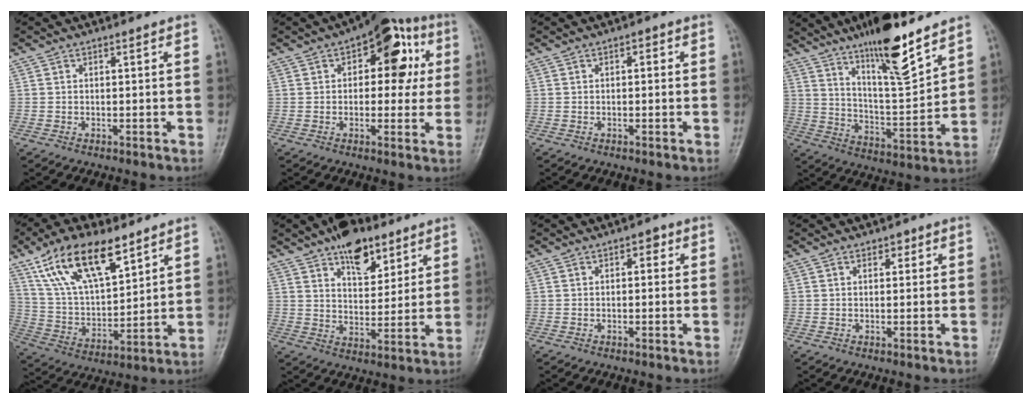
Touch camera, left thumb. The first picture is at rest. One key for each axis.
{"total": 13.1, "fx": 3.3, "fy": 7.3, "fz": 10.4, "tx": -0.079, "ty": 0.019, "tz": 0.034}
{"total": 1.5, "fx": 0.3, "fy": 0.9, "fz": 1.2, "tx": -0.005, "ty": 0.003, "tz": -0.002}
{"total": 15.7, "fx": 11.3, "fy": 2.9, "fz": 10.4, "tx": -0.157, "ty": -0.074, "tz": 0.198}
{"total": 17.6, "fx": 10.7, "fy": 7.4, "fz": 11.9, "tx": -0.187, "ty": -0.035, "tz": 0.209}
{"total": 11.4, "fx": 7.2, "fy": 5.9, "fz": 6.5, "tx": -0.067, "ty": -0.040, "tz": 0.116}
{"total": 2.2, "fx": 0.6, "fy": 1.3, "fz": 1.6, "tx": -0.004, "ty": 0.004, "tz": 0.001}
{"total": 1.8, "fx": 0.9, "fy": 1.2, "fz": 0.9, "tx": 0.001, "ty": -0.001, "tz": 0.008}